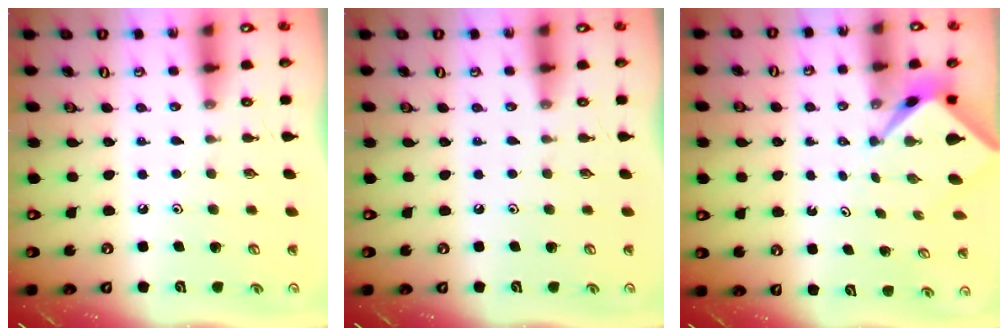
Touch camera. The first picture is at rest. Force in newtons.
{"total": 0.0}
{"total": 2.5, "press": 2.5, "slide": 0.2}